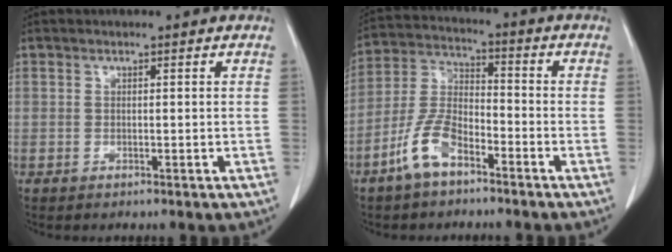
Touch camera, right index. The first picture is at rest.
{"total": 8.7, "force": [-5.3, 3.5, 5.9], "torque": [-0.138, 0.007, -0.111]}